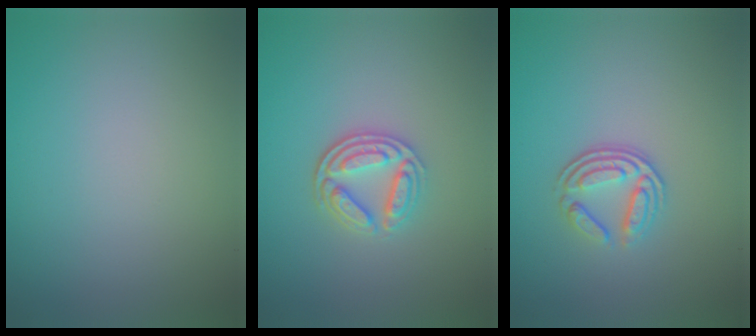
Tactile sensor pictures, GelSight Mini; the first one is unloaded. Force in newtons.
{"total": 3.6, "press": 3.1, "slide": 1.8}
{"total": 3.5, "press": 2.5, "slide": 2.5}